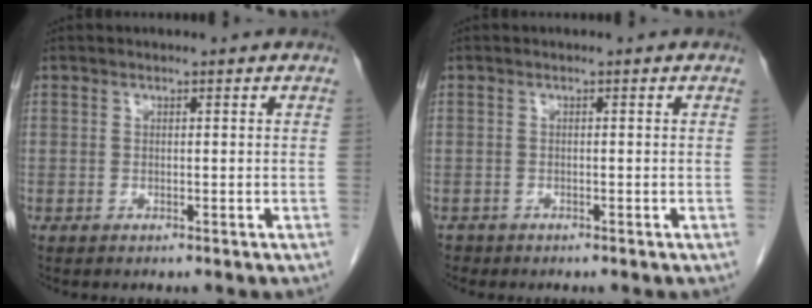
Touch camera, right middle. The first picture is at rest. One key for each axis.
{"total": 1.0, "fx": -0.8, "fy": 0.6, "fz": -0.1, "tx": -0.006, "ty": 0.002, "tz": -0.014}